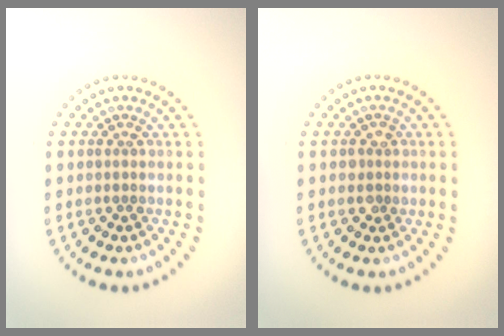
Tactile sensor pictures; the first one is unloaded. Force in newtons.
{"total": 1.1, "press": 1.1, "slide": 0.4}